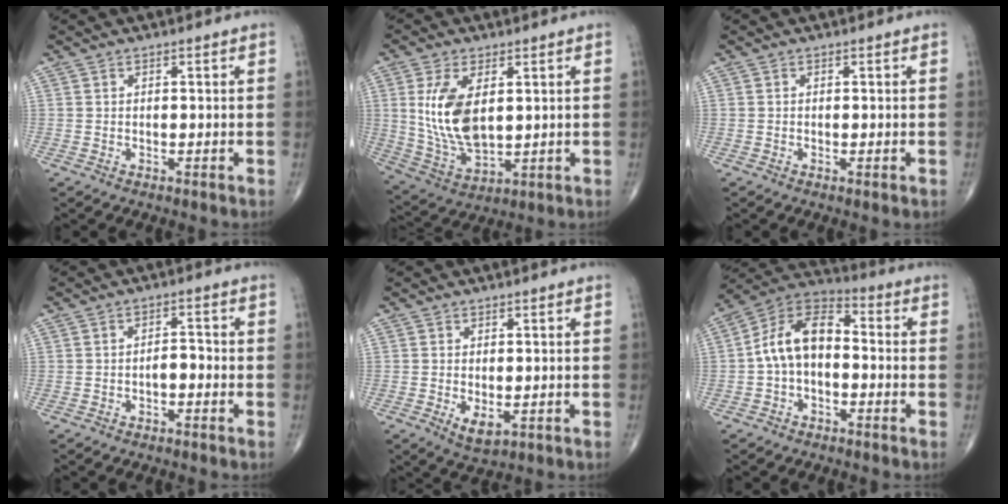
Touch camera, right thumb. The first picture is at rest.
{"total": 12.5, "force": [2.5, 6.5, 10.3], "torque": [-0.201, -0.018, 0.061]}
{"total": 0.8, "force": [-0.2, 0.1, 0.8], "torque": [-0.015, -0.003, -0.002]}
{"total": 2.3, "force": [-0.9, 1.1, 1.8], "torque": [-0.018, 0.014, -0.018]}
{"total": 3.5, "force": [-0.7, 1.7, 3.0], "torque": [-0.049, -0.010, -0.004]}
{"total": 11.1, "force": [-1.0, 6.8, 8.6], "torque": [-0.146, 0.040, -0.034]}